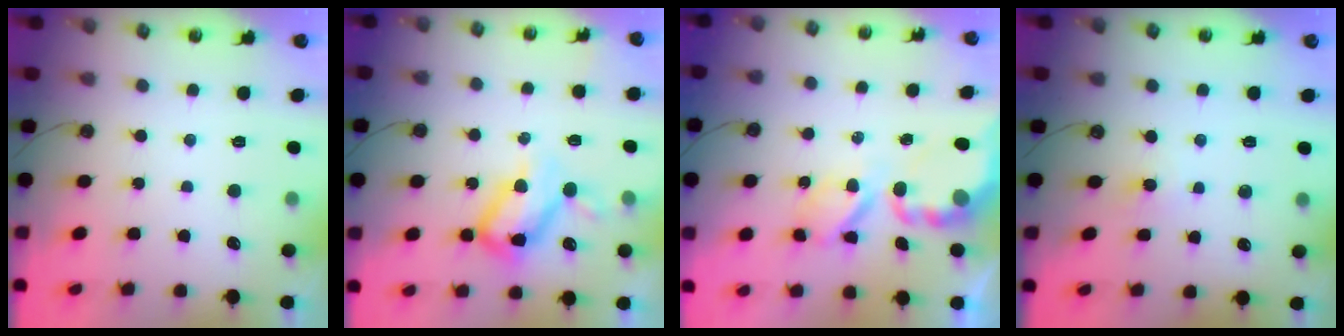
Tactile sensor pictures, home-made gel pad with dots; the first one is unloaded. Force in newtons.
{"total": 14.1, "press": 14.0, "slide": 1.1}
{"total": 8.3, "press": 8.2, "slide": 0.7}
{"total": 5.2, "press": 5.1, "slide": 0.6}